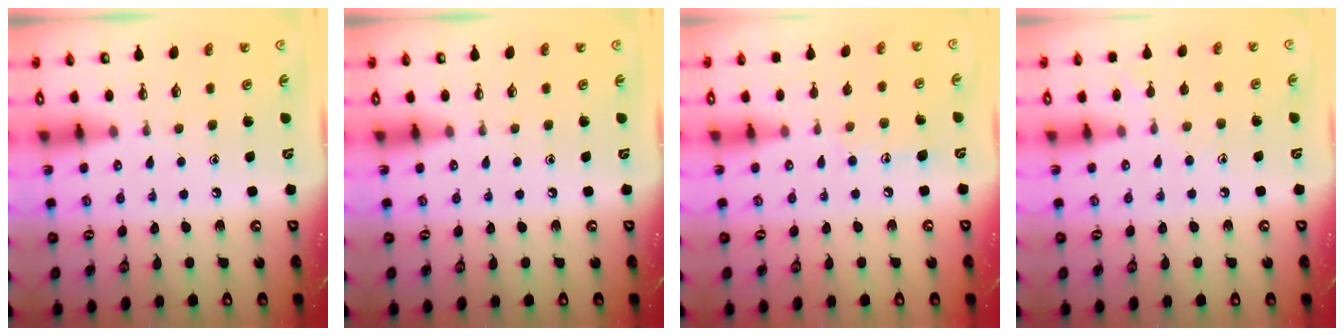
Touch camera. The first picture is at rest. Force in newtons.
{"total": 0.0}
{"total": 7.0, "press": 7.0, "slide": 0.4}
{"total": 7.8, "press": 7.8, "slide": 0.6}